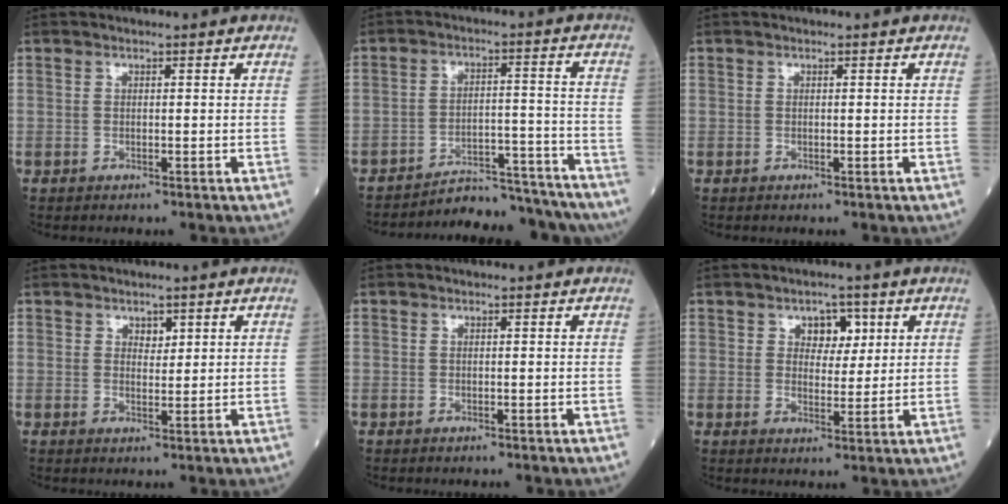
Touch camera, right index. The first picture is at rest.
{"total": 13.7, "force": [-13.4, 2.2, 1.8], "torque": [-0.006, 0.033, -0.184]}
{"total": 0.0}
{"total": 1.7, "force": [1.1, 1.0, 0.9], "torque": [-0.010, -0.002, 0.018]}
{"total": 0.0}
{"total": 4.4, "force": [1.9, 2.8, 2.8], "torque": [-0.031, 0.007, 0.028]}